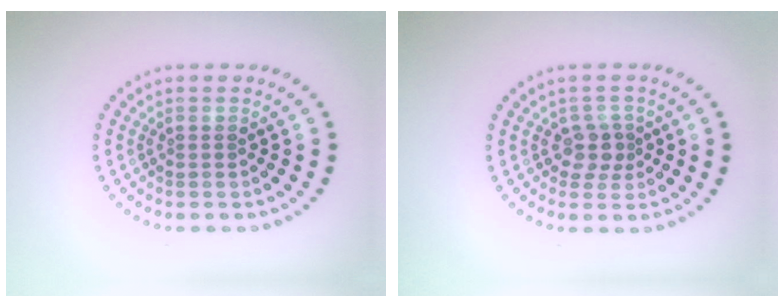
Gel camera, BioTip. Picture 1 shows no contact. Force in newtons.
{"total": 2.0, "press": 1.7, "slide": 1.2}